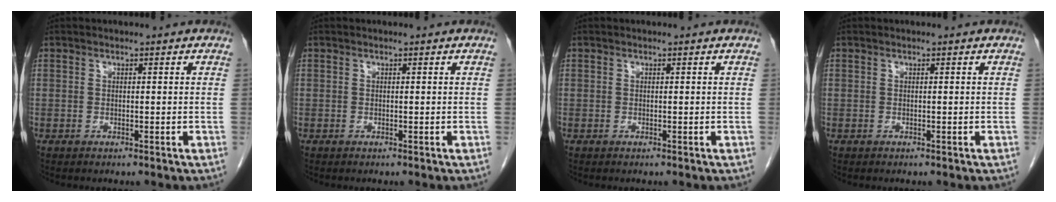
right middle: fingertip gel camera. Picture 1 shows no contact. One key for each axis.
{"total": 0.0}
{"total": 0.0}
{"total": 0.0}